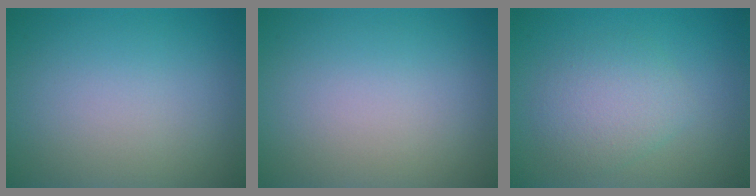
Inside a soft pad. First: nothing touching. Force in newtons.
{"total": 0.0}
{"total": 3.1, "press": 3.1, "slide": 0.0}